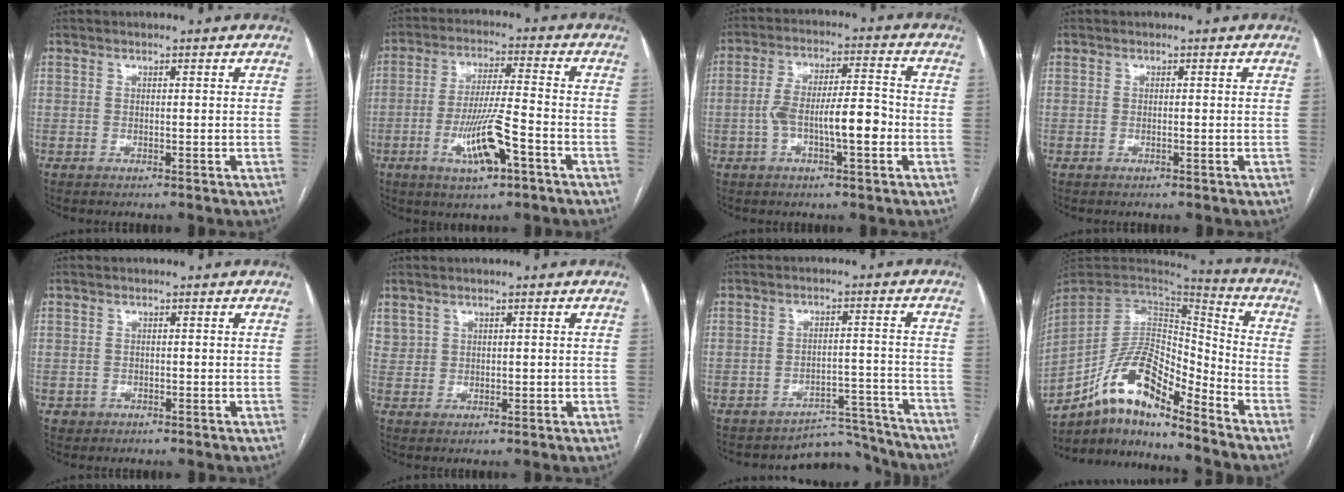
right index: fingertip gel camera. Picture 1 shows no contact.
{"total": 9.9, "force": [-4.3, 1.4, 8.8], "torque": [-0.169, -0.004, -0.072]}
{"total": 9.2, "force": [-2.3, 2.1, 8.7], "torque": [-0.157, 0.022, -0.040]}
{"total": 0.0}
{"total": 1.4, "force": [-0.4, 1.4, 0.0], "torque": [0.001, 0.005, -0.002]}
{"total": 2.0, "force": [1.2, 1.5, 0.3], "torque": [-0.001, 0.005, 0.025]}
{"total": 8.4, "force": [-8.0, 2.0, -1.3], "torque": [0.034, 0.045, -0.106]}
{"total": 14.5, "force": [-10.6, 3.9, 9.1], "torque": [-0.169, 0.033, -0.190]}